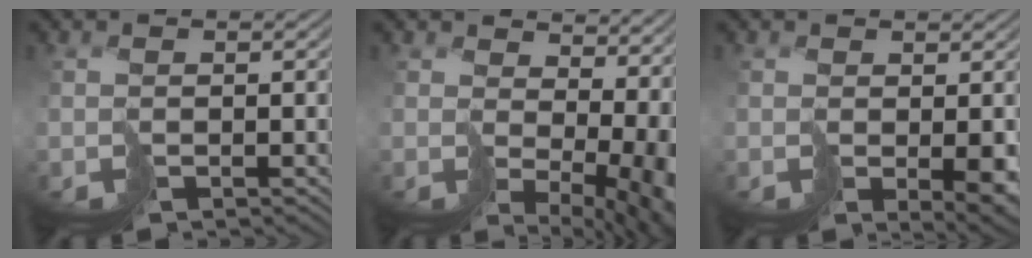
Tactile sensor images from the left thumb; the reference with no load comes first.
{"total": 12.8, "force": [1.9, 6.9, 10.6], "torque": [-0.135, -0.024, 0.071]}
{"total": 3.3, "force": [0.0, 1.0, 3.2], "torque": [-0.050, -0.011, 0.003]}